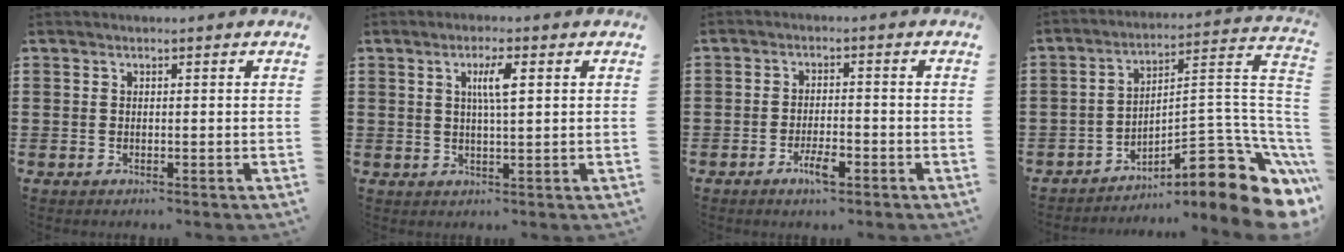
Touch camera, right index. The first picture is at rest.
{"total": 4.0, "force": [1.1, 0.7, 3.8], "torque": [-0.078, 0.008, 0.015]}
{"total": 4.2, "force": [-2.3, 1.1, 3.3], "torque": [-0.067, -0.002, -0.044]}
{"total": 11.2, "force": [-6.3, 3.6, 8.6], "torque": [-0.108, -0.013, -0.113]}